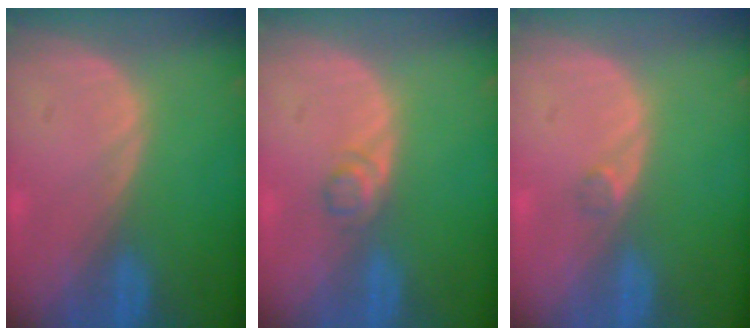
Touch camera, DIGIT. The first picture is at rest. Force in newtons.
{"total": 1.9, "press": 1.8, "slide": 0.2}
{"total": 1.2, "press": 1.0, "slide": 0.7}